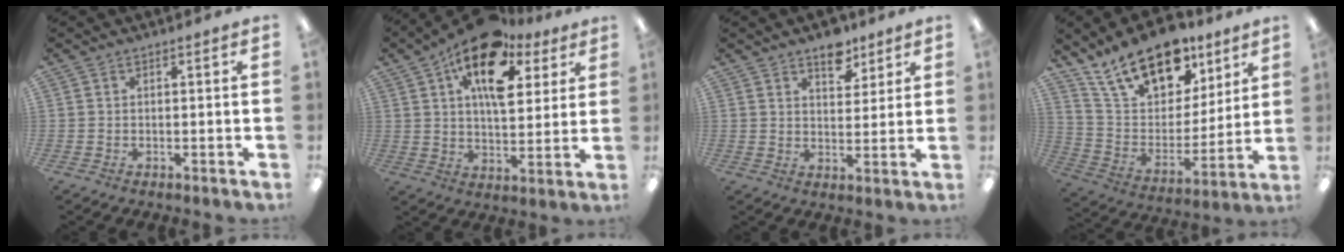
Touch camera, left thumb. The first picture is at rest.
{"total": 17.9, "force": [9.8, 9.0, 11.9], "torque": [-0.186, -0.035, 0.167]}
{"total": 7.8, "force": [5.7, 4.1, 3.4], "torque": [-0.026, -0.034, 0.094]}
{"total": 20.0, "force": [13.9, 10.5, 9.7], "torque": [-0.168, -0.079, 0.251]}